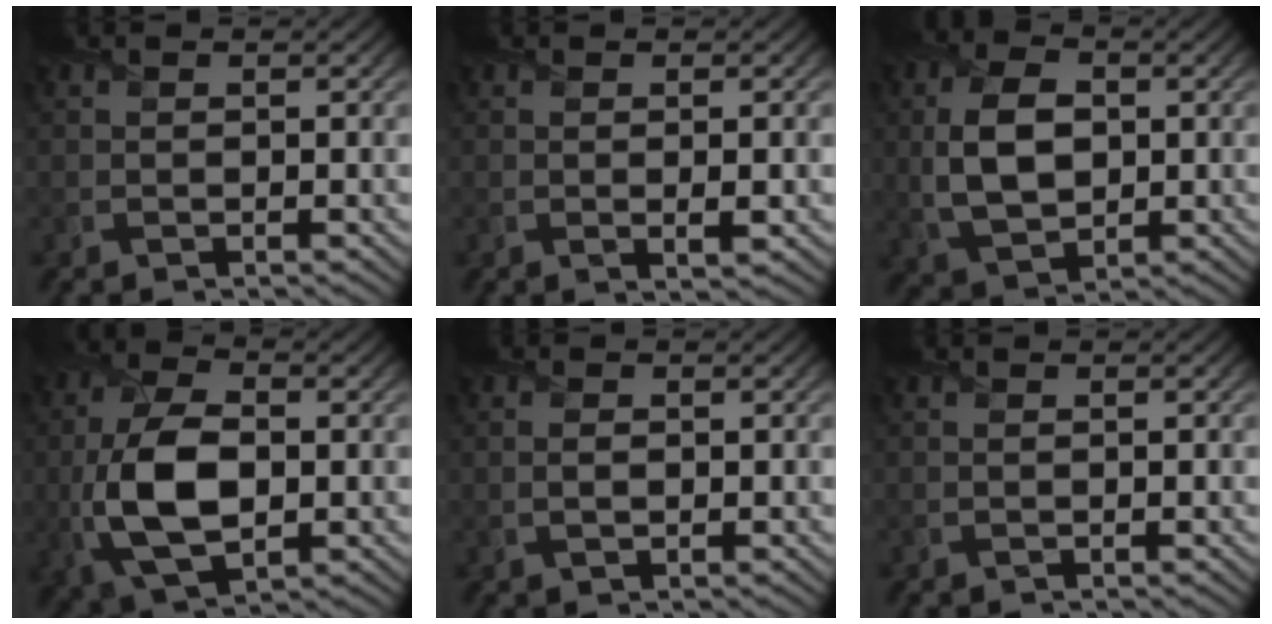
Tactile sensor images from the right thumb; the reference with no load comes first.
{"total": 1.6, "force": [-0.1, 0.2, 1.6], "torque": [-0.030, -0.002, -0.001]}
{"total": 8.4, "force": [0.5, 5.4, 6.4], "torque": [-0.144, 0.000, 0.006]}
{"total": 11.4, "force": [-1.6, 6.3, 9.3], "torque": [-0.217, -0.006, -0.029]}
{"total": 1.5, "force": [0.0, 1.0, 1.2], "torque": [-0.025, -0.001, 0.004]}
{"total": 0.0}